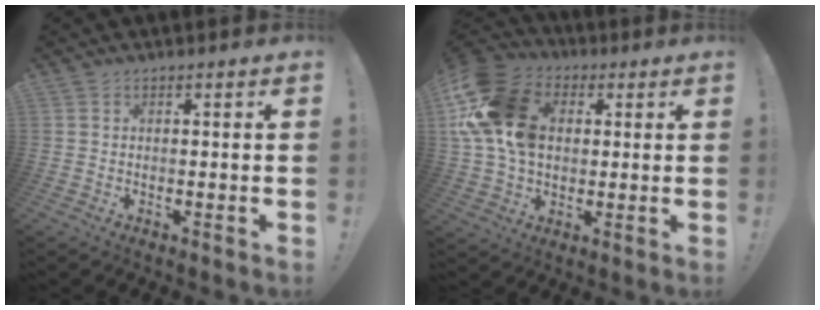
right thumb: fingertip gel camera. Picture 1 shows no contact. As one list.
[{"total": 19.8, "force": [4.6, 15.1, 12.0], "torque": [-0.205, -0.005, 0.090]}]